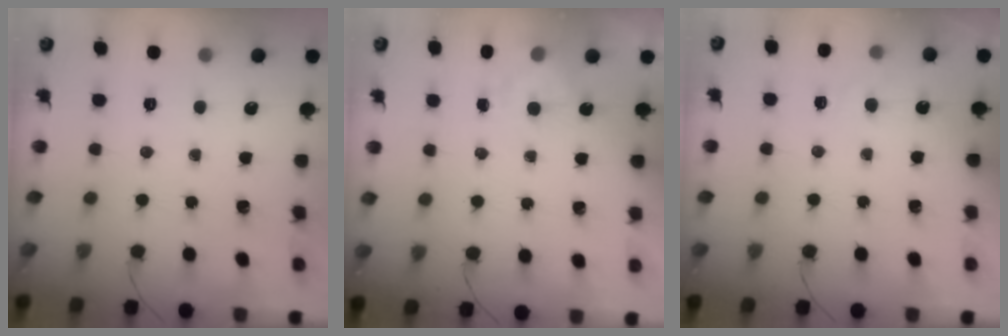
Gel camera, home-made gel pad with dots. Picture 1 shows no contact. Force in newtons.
{"total": 5.3, "press": 5.2, "slide": 1.1}
{"total": 3.1, "press": 2.7, "slide": 1.6}